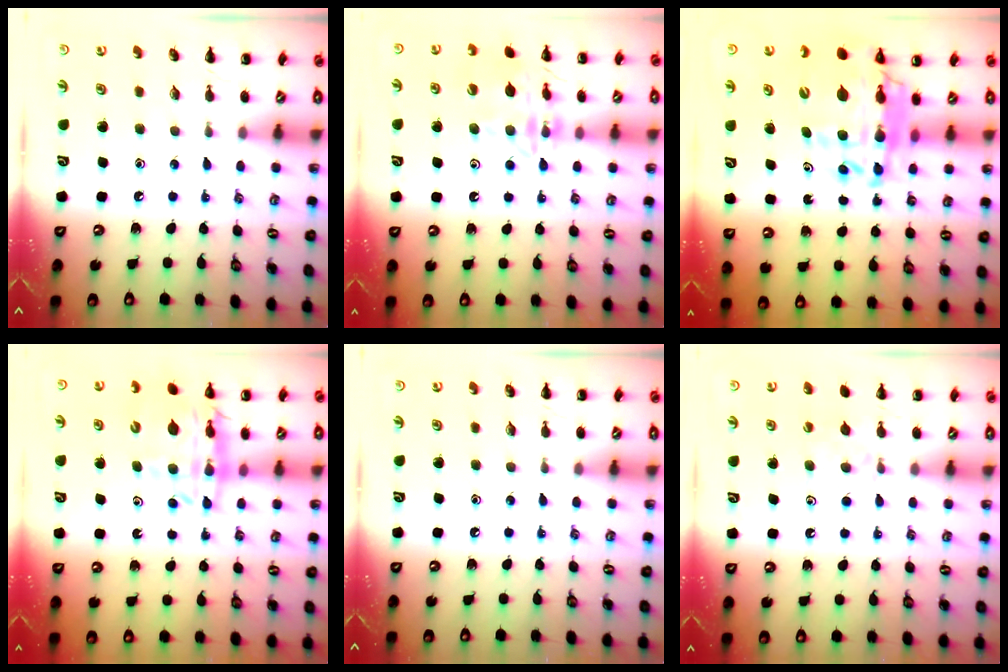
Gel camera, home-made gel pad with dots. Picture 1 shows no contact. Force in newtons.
{"total": 14.2, "press": 14.2, "slide": 1.2}
{"total": 16.9, "press": 16.3, "slide": 4.5}
{"total": 13.2, "press": 12.7, "slide": 3.4}
{"total": 0.0}
{"total": 5.7, "press": 5.4, "slide": 1.9}